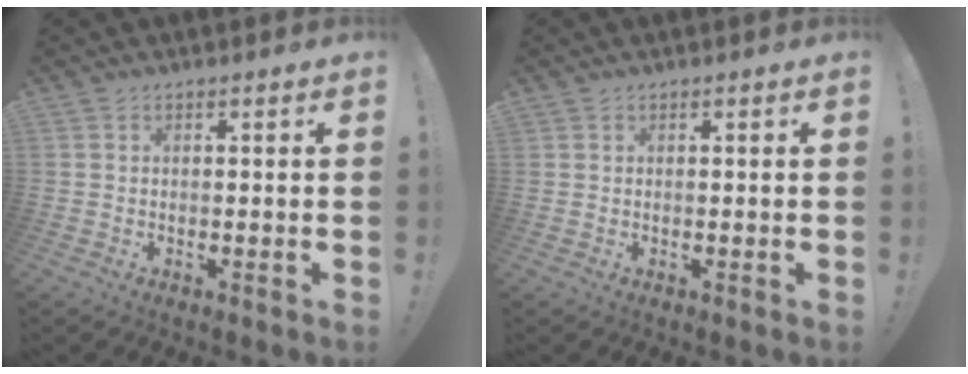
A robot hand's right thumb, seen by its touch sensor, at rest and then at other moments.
{"total": 0.0}